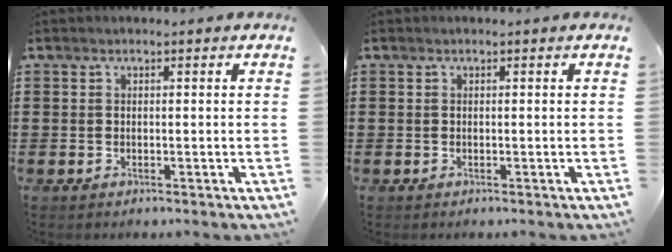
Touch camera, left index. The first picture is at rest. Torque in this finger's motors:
{"motor_torque": [-0.01, 0.01, 0.00, -0.01]}